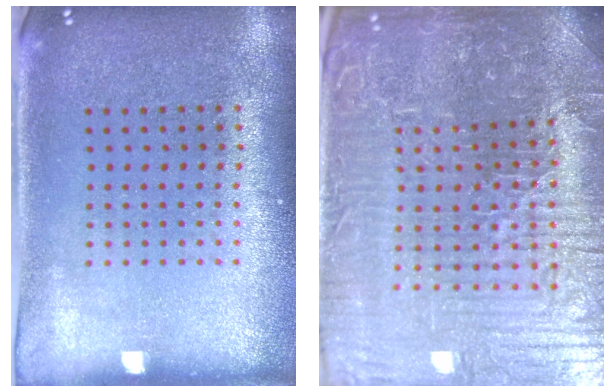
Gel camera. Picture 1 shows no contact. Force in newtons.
{"total": 6.2, "press": 5.8, "slide": 2.1}